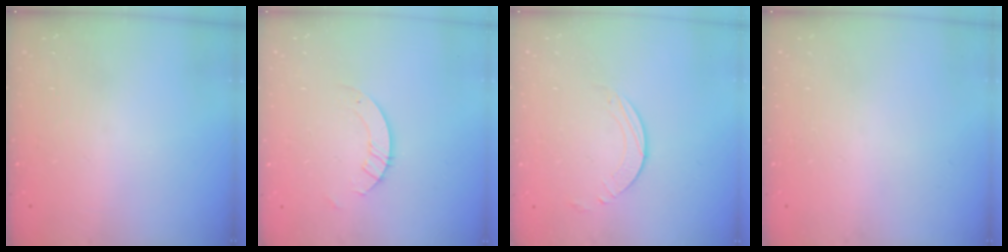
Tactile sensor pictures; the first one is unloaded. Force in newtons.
{"total": 2.6, "press": 2.6, "slide": 0.2}
{"total": 3.2, "press": 3.2, "slide": 0.3}
{"total": 0.0}